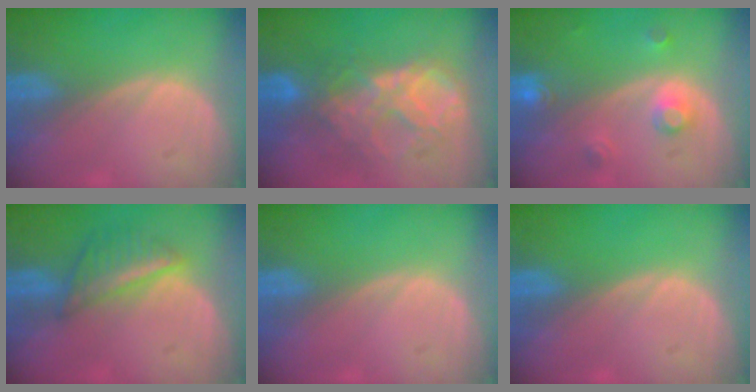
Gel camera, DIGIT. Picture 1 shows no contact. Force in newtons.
{"total": 9.1, "press": 7.8, "slide": 4.8}
{"total": 3.5, "press": 3.2, "slide": 1.5}
{"total": 5.3, "press": 5.2, "slide": 1.1}
{"total": 0.0}
{"total": 0.0}